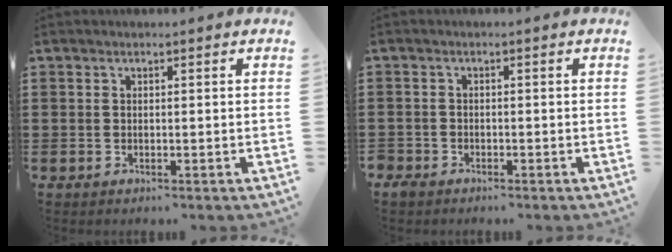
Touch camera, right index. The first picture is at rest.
{"total": 1.5, "force": [-1.4, 0.6, 0.1], "torque": [-0.006, 0.003, -0.031]}